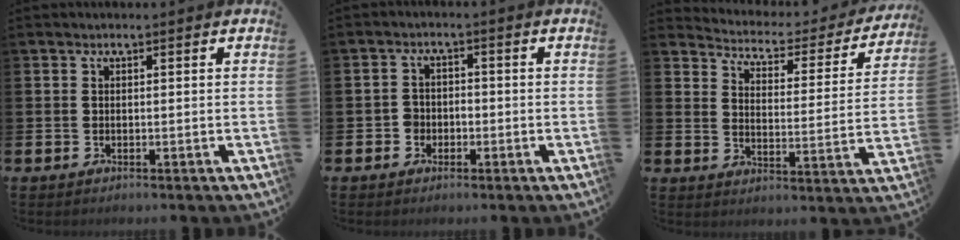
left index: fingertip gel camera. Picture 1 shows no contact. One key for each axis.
{"total": 2.3, "fx": -1.2, "fy": 2.0, "fz": 0.3, "tx": -0.009, "ty": 0.005, "tz": -0.029}
{"total": 4.0, "fx": 3.7, "fy": 1.4, "fz": 0.7, "tx": -0.037, "ty": -0.038, "tz": 0.053}